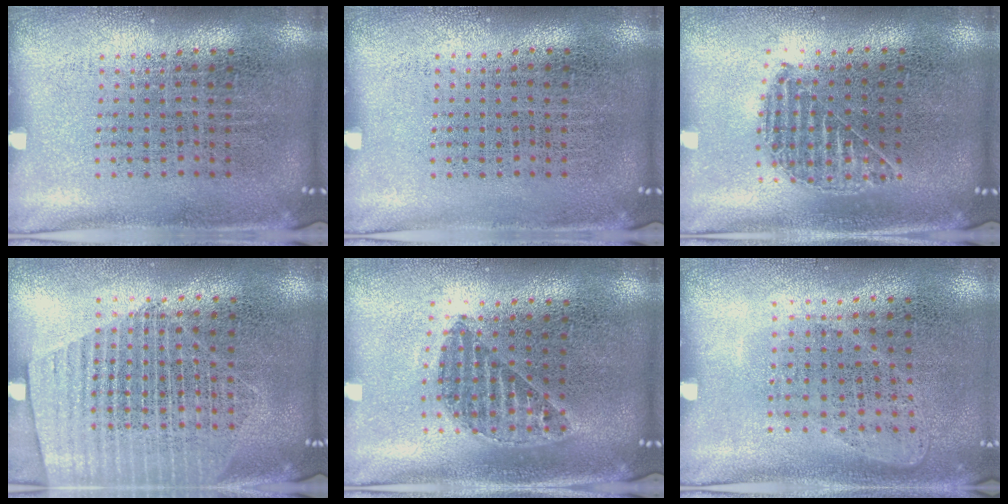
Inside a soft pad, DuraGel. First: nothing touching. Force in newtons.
{"total": 0.0}
{"total": 1.0, "press": 0.9, "slide": 0.3}
{"total": 1.7, "press": 1.5, "slide": 0.8}
{"total": 1.2, "press": 1.0, "slide": 0.5}
{"total": 1.0, "press": 0.9, "slide": 0.5}